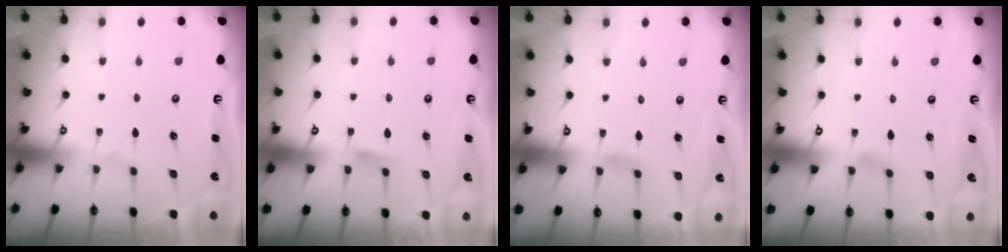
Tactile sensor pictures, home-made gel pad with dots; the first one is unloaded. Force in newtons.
{"total": 4.6, "press": 4.5, "slide": 0.5}
{"total": 1.6, "press": 1.6, "slide": 0.2}
{"total": 2.8, "press": 2.8, "slide": 0.3}